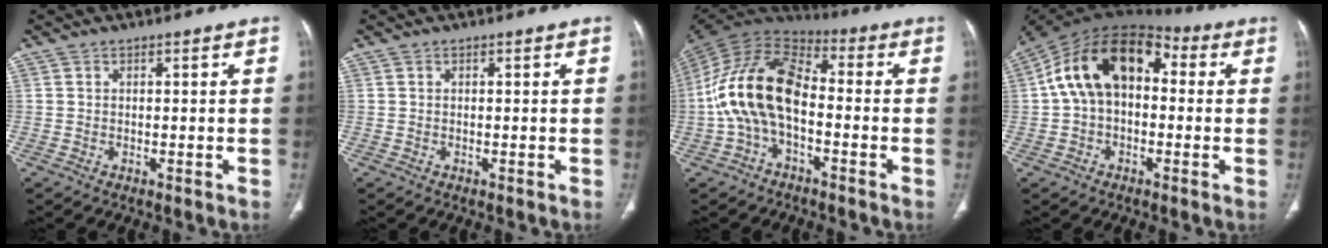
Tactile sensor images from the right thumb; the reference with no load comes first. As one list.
[{"total": 0.0}, {"total": 16.1, "force": [-2.4, 9.1, 13.0], "torque": [-0.250, 0.047, -0.054]}, {"total": 16.0, "force": [1.7, 10.4, 12.0], "torque": [-0.195, 0.051, 0.015]}]